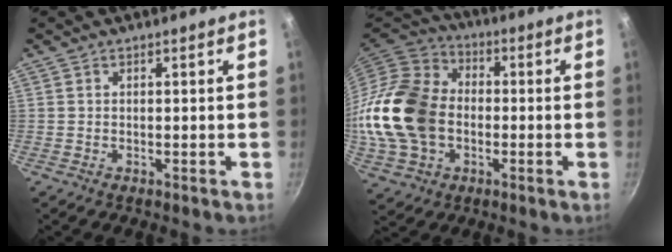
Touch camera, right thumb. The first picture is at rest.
{"total": 21.2, "force": [-2.1, 15.7, 14.0], "torque": [-0.270, 0.034, -0.038]}